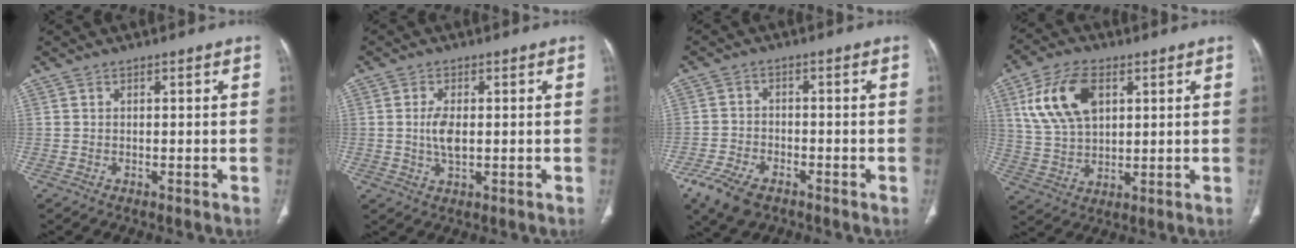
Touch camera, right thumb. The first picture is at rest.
{"total": 4.4, "force": [0.1, 2.1, 3.9], "torque": [-0.080, -0.004, 0.005]}
{"total": 8.1, "force": [-5.0, 4.3, 4.7], "torque": [-0.096, 0.008, -0.090]}
{"total": 13.3, "force": [4.7, 7.8, 9.7], "torque": [-0.178, -0.004, 0.096]}